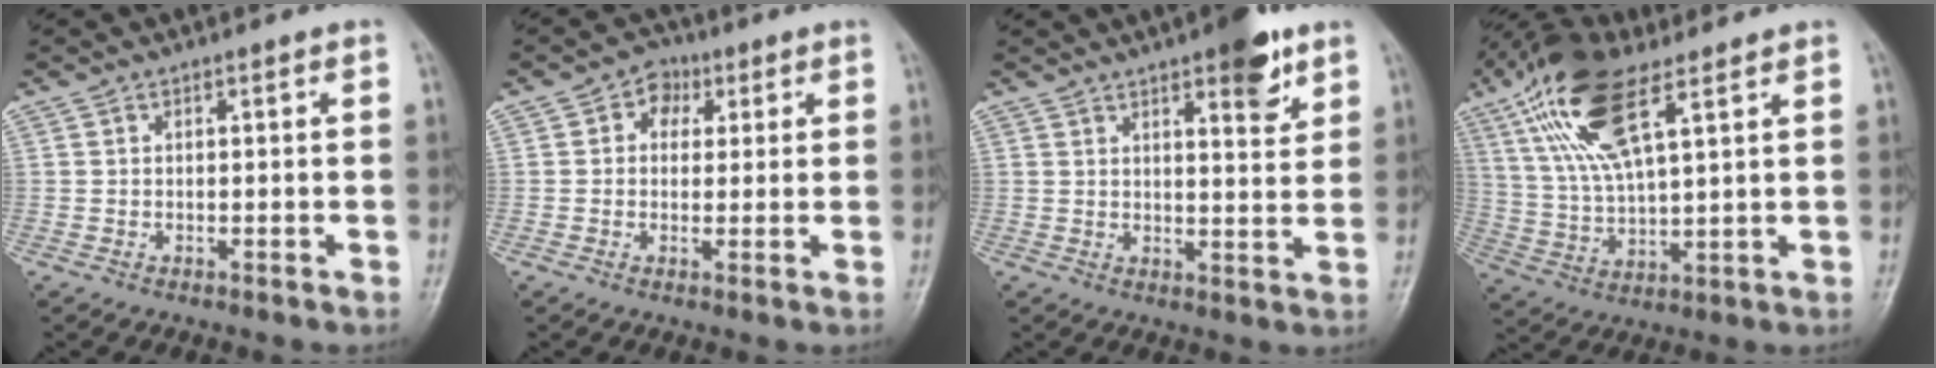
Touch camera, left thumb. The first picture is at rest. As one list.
[{"total": 4.9, "force": [1.6, 4.1, 2.3], "torque": [-0.005, 0.003, 0.017]}, {"total": 8.0, "force": [4.8, 2.6, 5.9], "torque": [-0.061, -0.024, 0.062]}, {"total": 15.9, "force": [8.2, 5.7, 12.4], "torque": [-0.246, -0.007, 0.156]}]